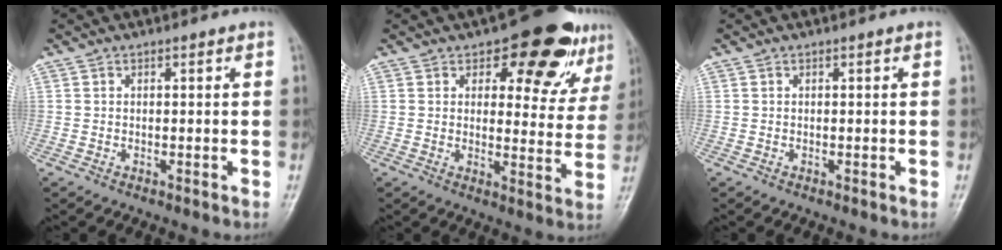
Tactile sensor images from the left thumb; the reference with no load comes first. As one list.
[{"total": 14.2, "force": [8.2, 7.0, 9.3], "torque": [-0.058, -0.035, 0.102]}, {"total": 0.0}]